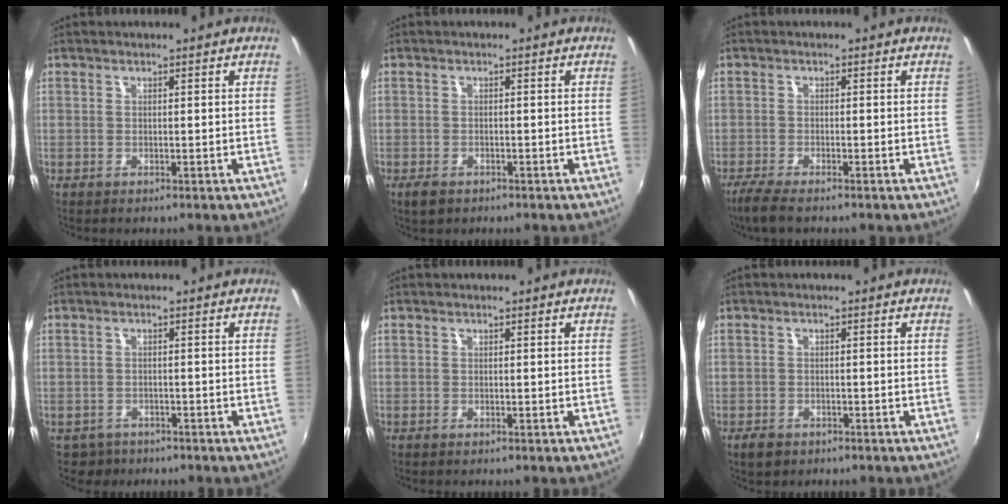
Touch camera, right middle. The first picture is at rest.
{"total": 2.7, "force": [-1.8, 1.5, 1.4], "torque": [-0.032, -0.007, -0.031]}
{"total": 4.6, "force": [-3.7, 0.7, 2.7], "torque": [-0.073, -0.018, -0.071]}
{"total": 3.1, "force": [-2.0, 2.4, 0.3], "torque": [-0.016, -0.003, -0.030]}
{"total": 0.0}
{"total": 2.8, "force": [-1.9, 1.7, 1.2], "torque": [-0.031, -0.005, -0.032]}